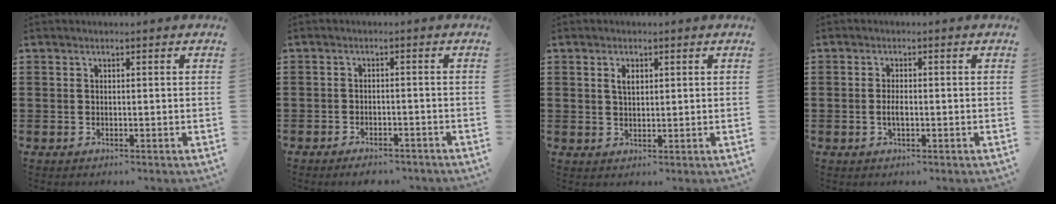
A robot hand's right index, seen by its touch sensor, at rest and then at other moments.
{"total": 2.2, "force": [-2.1, 0.4, 0.4], "torque": [-0.011, 0.001, -0.043]}
{"total": 1.9, "force": [0.9, 0.7, 1.5], "torque": [-0.032, 0.004, 0.015]}
{"total": 2.1, "force": [-0.4, 0.8, 1.9], "torque": [-0.034, 0.000, -0.008]}